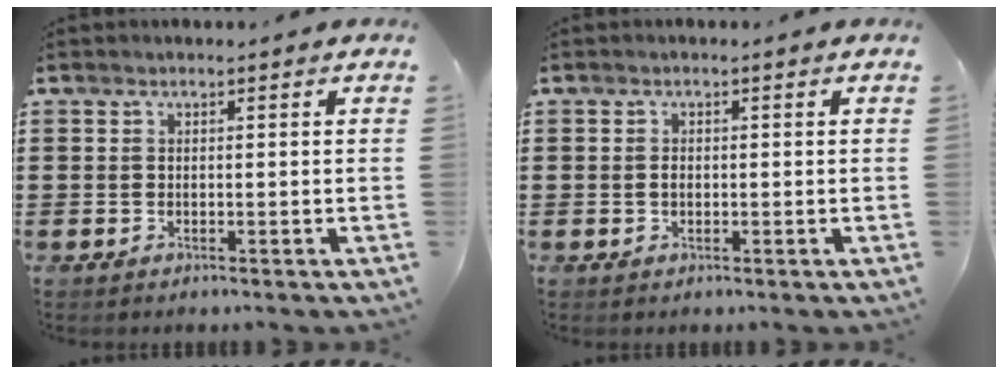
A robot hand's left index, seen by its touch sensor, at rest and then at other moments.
{"total": 1.1, "force": [0.0, 0.6, 1.0], "torque": [-0.021, 0.003, -0.001]}